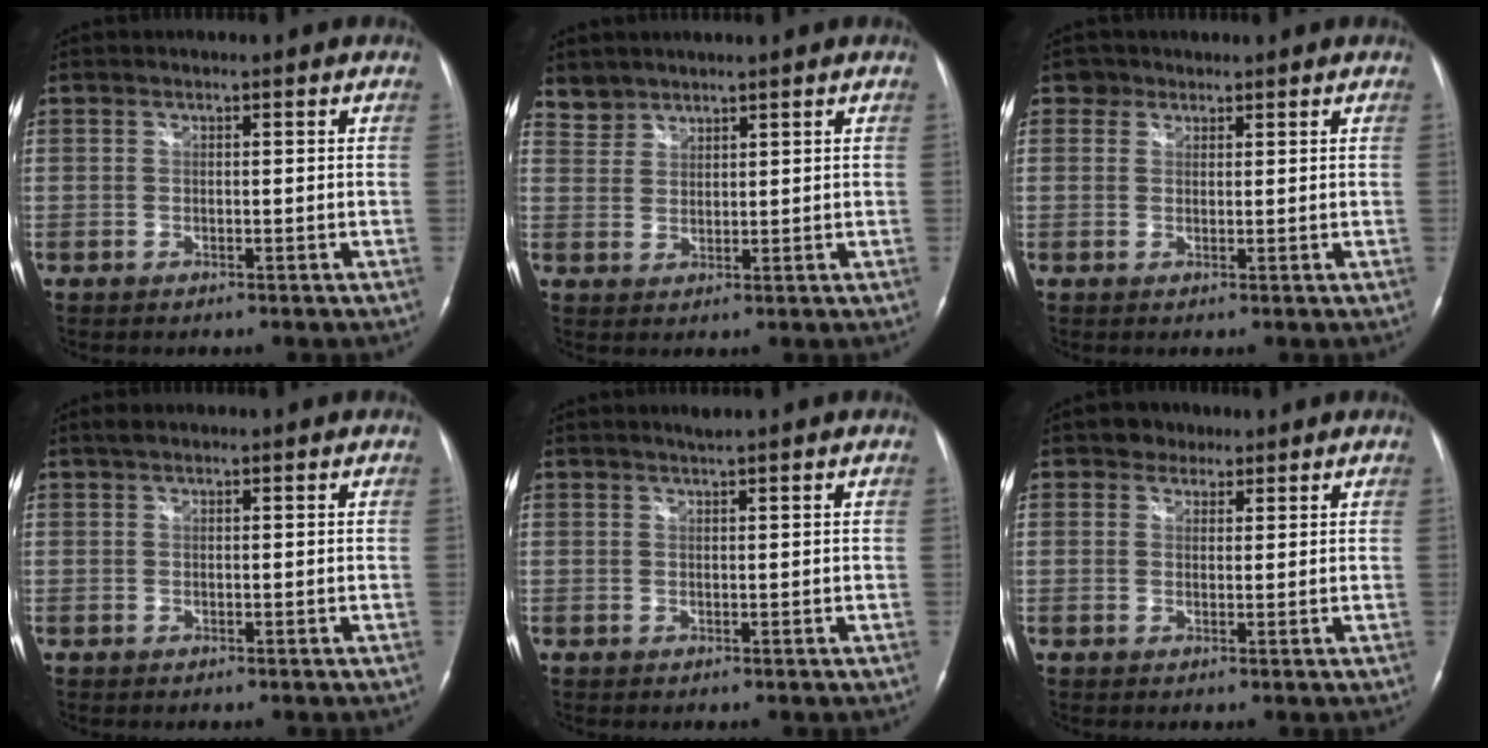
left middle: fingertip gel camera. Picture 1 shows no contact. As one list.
[{"total": 2.9, "force": [2.6, 1.3, -0.6], "torque": [0.015, 0.010, 0.051]}, {"total": 1.9, "force": [1.3, 1.4, -0.1], "torque": [0.007, 0.005, 0.015]}, {"total": 0.9, "force": [0.7, 0.3, 0.5], "torque": [-0.013, 0.015, 0.013]}, {"total": 0.9, "force": [0.8, -0.3, 0.3], "torque": [-0.011, -0.001, 0.018]}, {"total": 2.8, "force": [1.9, 1.9, 0.5], "torque": [-0.010, 0.009, 0.028]}]